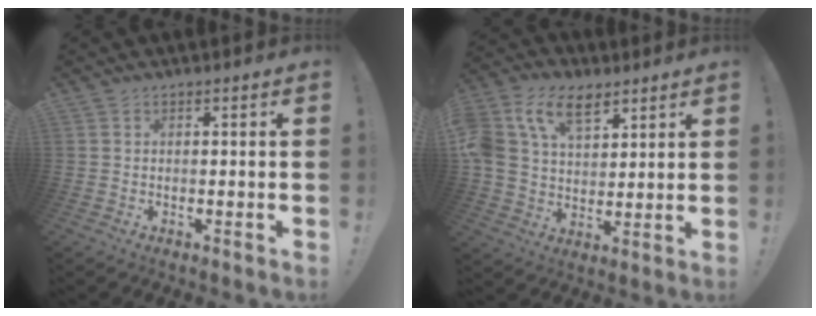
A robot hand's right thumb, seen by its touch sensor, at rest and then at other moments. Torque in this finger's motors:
{"motor_torque": [1.58, 1.61, 1.55, 0.25, 0.61]}